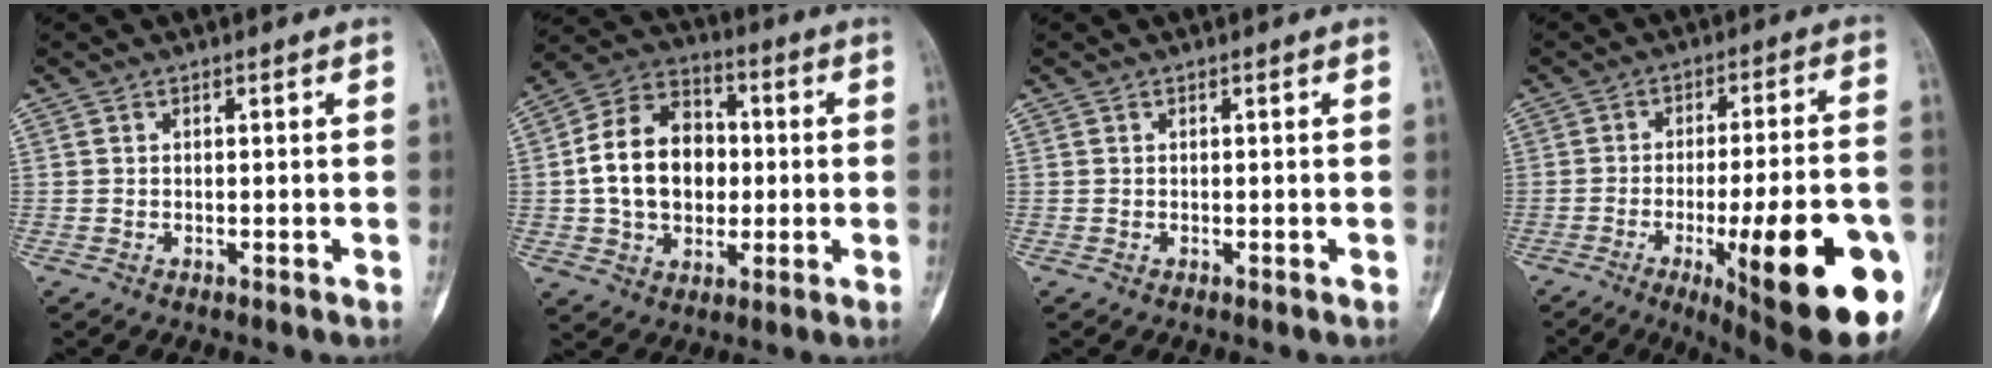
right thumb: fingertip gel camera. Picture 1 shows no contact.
{"total": 16.0, "force": [0.1, 11.9, 10.8], "torque": [-0.156, 0.026, 0.001]}
{"total": 0.0}
{"total": 24.9, "force": [-8.6, 5.9, 22.6], "torque": [-0.260, 0.007, -0.108]}